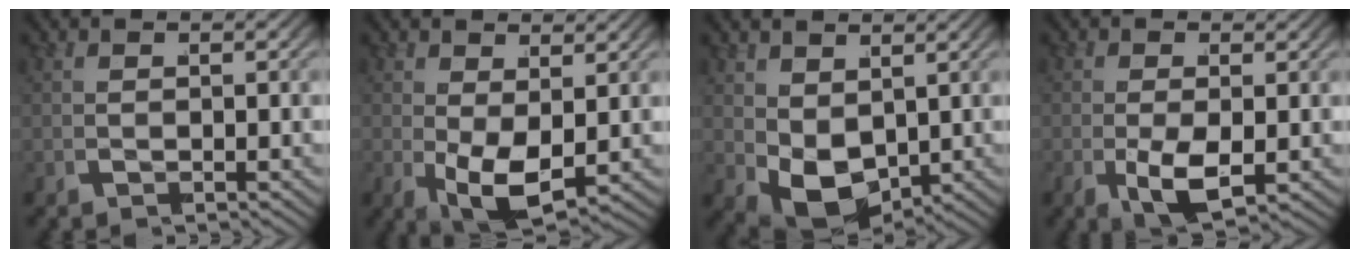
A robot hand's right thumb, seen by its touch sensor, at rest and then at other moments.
{"total": 4.8, "force": [-0.7, 3.1, 3.7], "torque": [-0.069, -0.032, -0.004]}
{"total": 6.5, "force": [-1.6, 4.7, 4.2], "torque": [-0.101, -0.050, -0.009]}
{"total": 3.5, "force": [-1.3, 2.0, 2.6], "torque": [-0.058, -0.030, -0.016]}